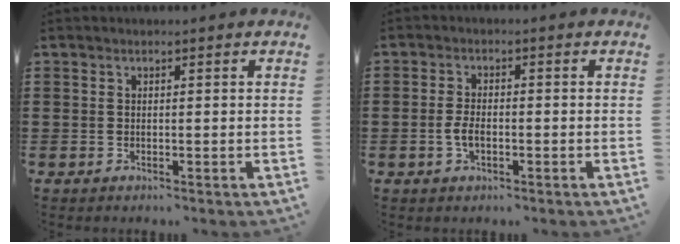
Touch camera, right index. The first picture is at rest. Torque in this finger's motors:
{"motor_torque": [1.63, 0.52, 0.34, 0.09]}